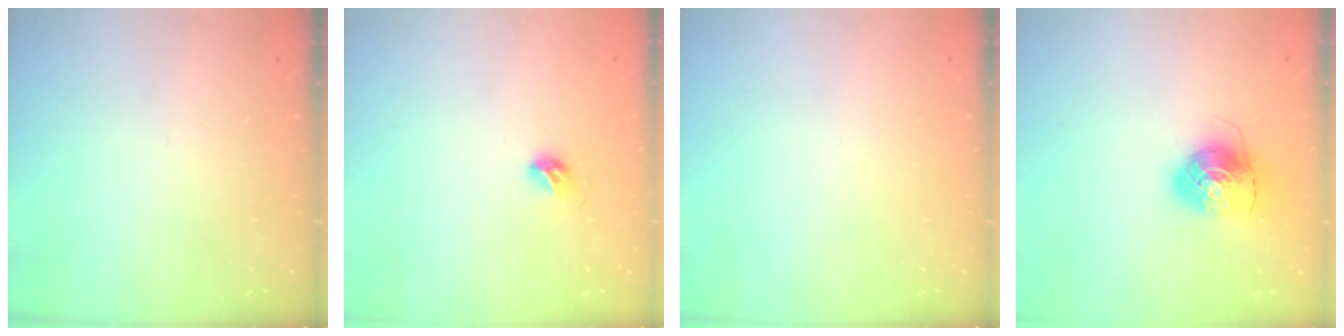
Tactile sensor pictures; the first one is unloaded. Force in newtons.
{"total": 5.4, "press": 5.2, "slide": 1.2}
{"total": 0.0}
{"total": 10.3, "press": 10.3, "slide": 0.4}